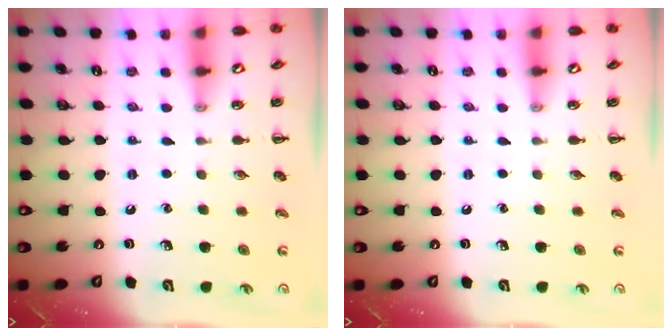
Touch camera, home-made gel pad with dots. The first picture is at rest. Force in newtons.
{"total": 0.0}